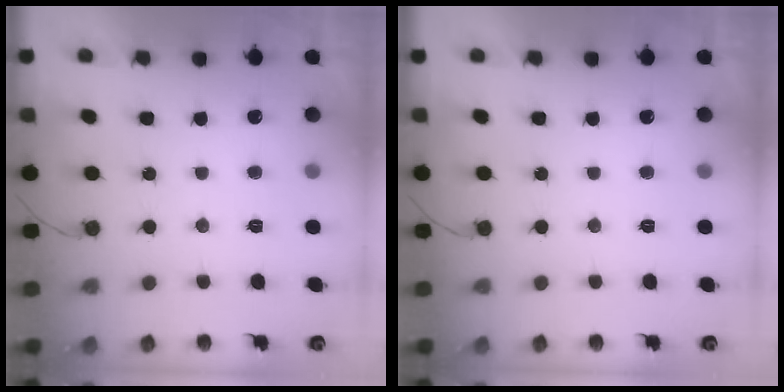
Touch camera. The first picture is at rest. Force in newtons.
{"total": 0.0}